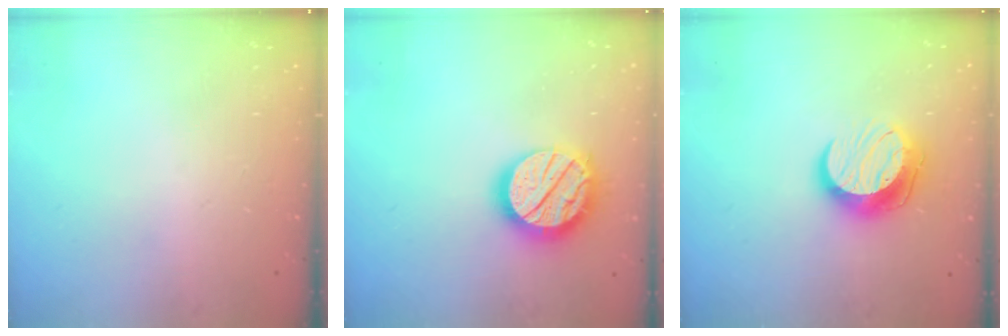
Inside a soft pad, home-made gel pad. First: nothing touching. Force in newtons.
{"total": 19.5, "press": 19.5, "slide": 1.5}
{"total": 13.2, "press": 13.2, "slide": 0.8}